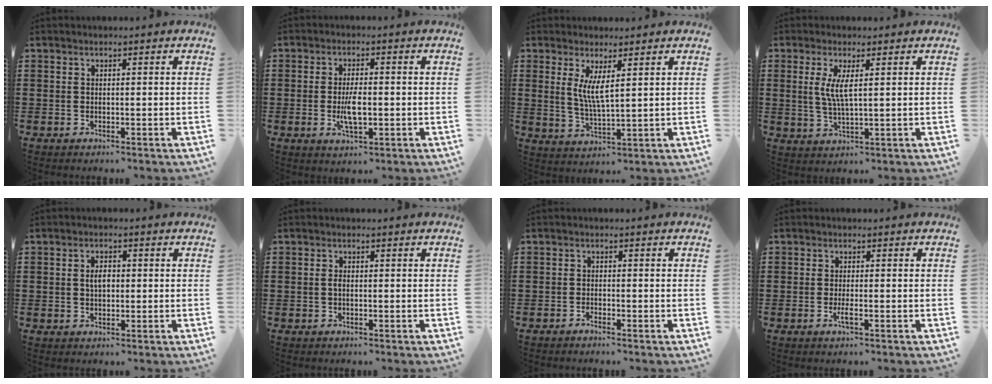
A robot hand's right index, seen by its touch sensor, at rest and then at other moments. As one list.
[{"total": 4.8, "force": [-0.8, 1.6, 4.4], "torque": [-0.091, -0.004, -0.017]}, {"total": 4.7, "force": [1.7, 0.8, 4.3], "torque": [-0.089, -0.004, 0.030]}, {"total": 4.5, "force": [1.0, 0.9, 4.3], "torque": [-0.087, -0.001, 0.016]}, {"total": 2.6, "force": [0.2, 1.3, 2.3], "torque": [-0.046, 0.006, 0.002]}, {"total": 1.0, "force": [-0.2, 0.4, 0.9], "torque": [-0.019, -0.002, -0.004]}, {"total": 0.9, "force": [-0.9, 0.0, 0.1], "torque": [-0.005, 0.000, -0.019]}, {"total": 1.7, "force": [-0.7, 0.2, 1.5], "torque": [-0.040, -0.007, -0.017]}]